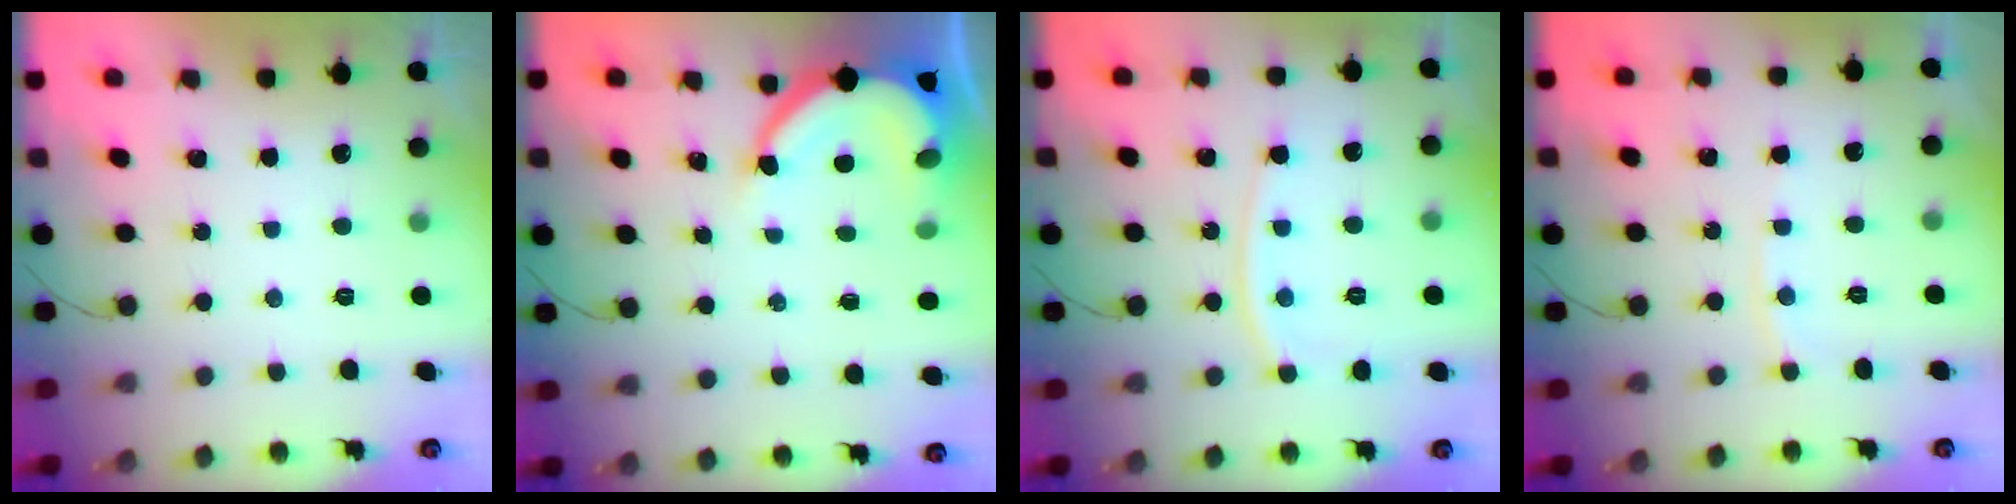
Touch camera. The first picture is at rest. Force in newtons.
{"total": 10.1, "press": 10.1, "slide": 1.0}
{"total": 8.6, "press": 8.5, "slide": 1.1}
{"total": 4.7, "press": 4.7, "slide": 0.3}